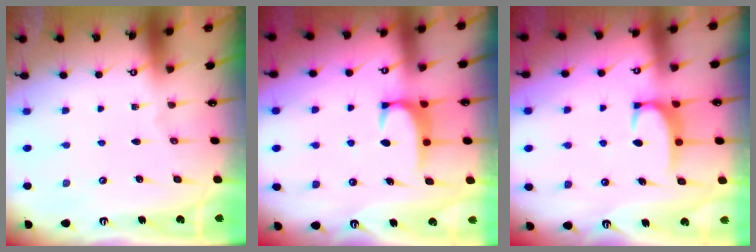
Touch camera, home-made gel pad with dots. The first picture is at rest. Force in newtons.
{"total": 2.0, "press": 2.0, "slide": 0.6}
{"total": 2.7, "press": 2.7, "slide": 0.4}